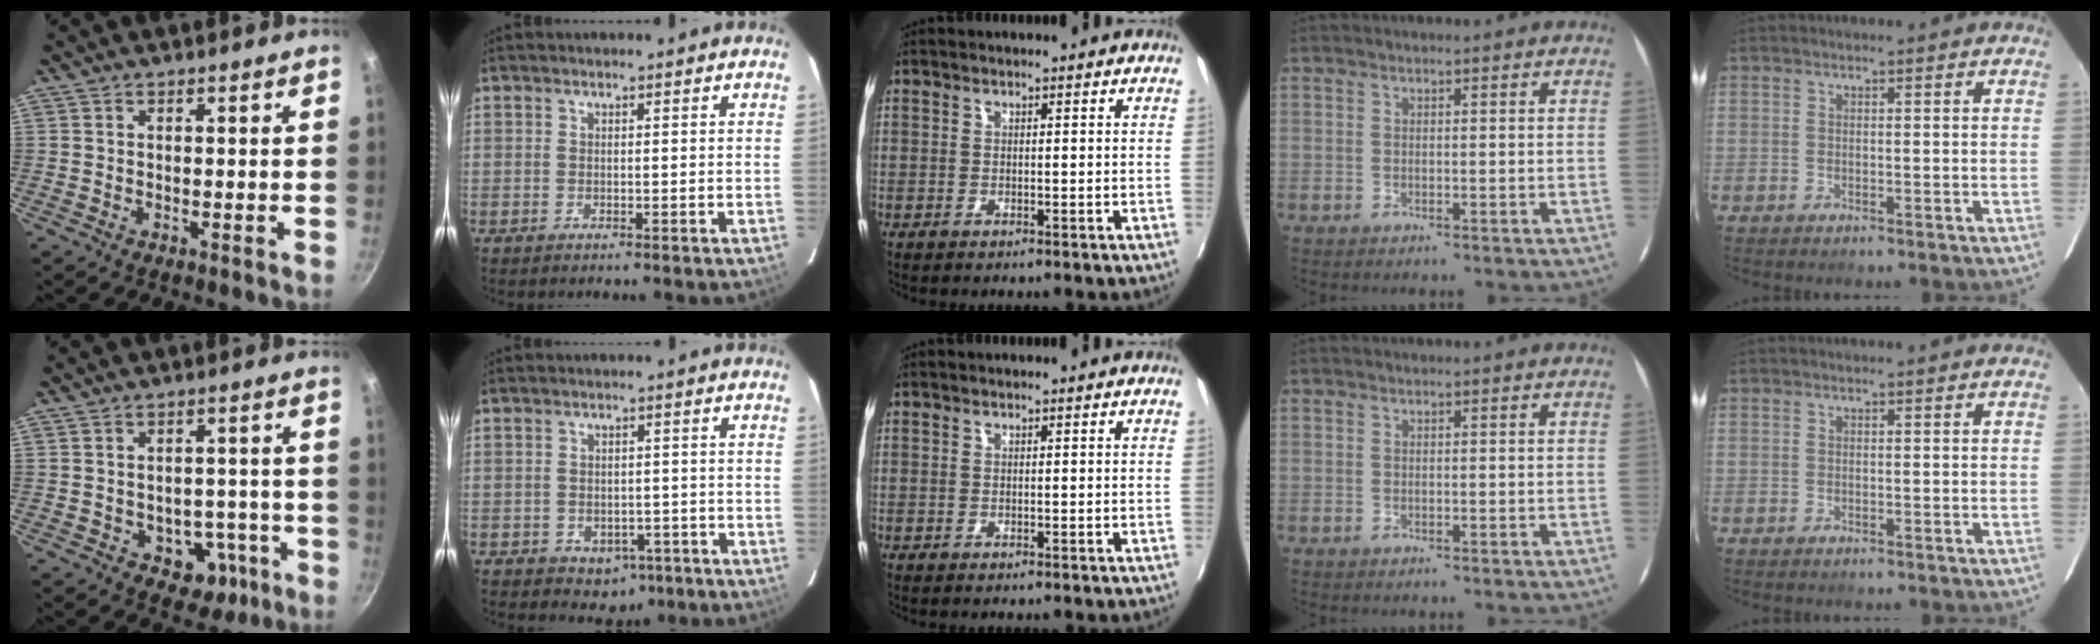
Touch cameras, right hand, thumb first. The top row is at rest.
{"thumb": {"total": 8.2, "force": [-3.2, 6.2, 4.3], "torque": [-0.011, 0.032, -0.025]}, "index": {"total": 5.0, "force": [-2.5, 4.1, 1.5], "torque": [-0.027, 0.018, -0.015]}}